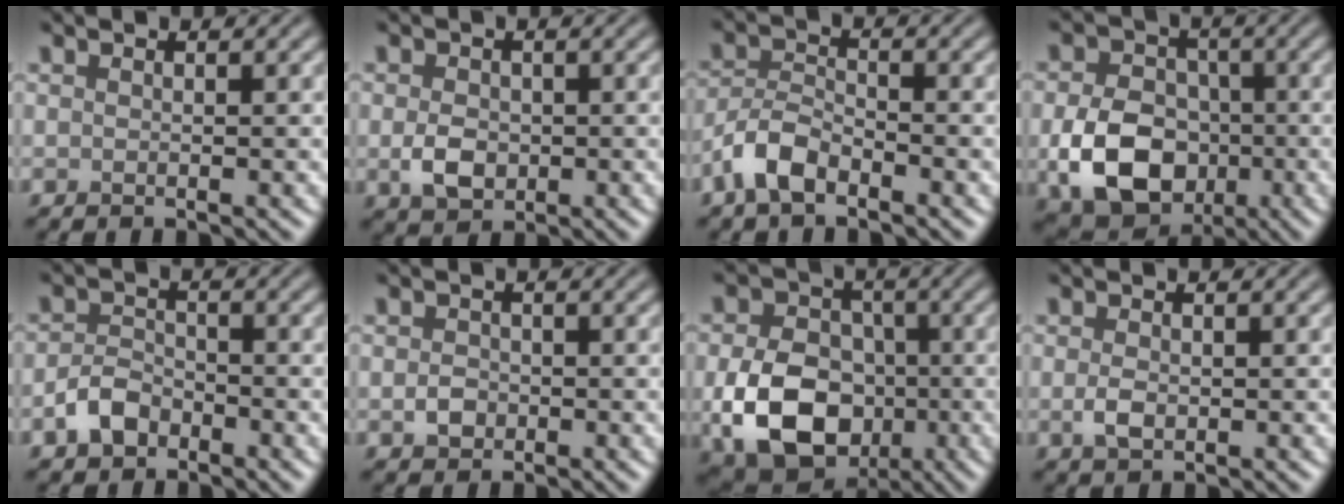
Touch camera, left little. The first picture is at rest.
{"total": 2.9, "force": [-0.4, 2.1, 1.9], "torque": [-0.037, -0.004, -0.011]}
{"total": 3.6, "force": [-2.4, 1.6, 2.2], "torque": [-0.044, 0.006, -0.058]}
{"total": 9.0, "force": [-2.4, 6.7, 5.5], "torque": [-0.112, -0.016, -0.047]}
{"total": 2.8, "force": [-1.7, 1.8, 1.3], "torque": [-0.022, 0.007, -0.038]}
{"total": 1.5, "force": [-0.4, 1.2, 0.7], "torque": [-0.012, -0.002, -0.011]}
{"total": 10.5, "force": [-2.7, 7.8, 6.4], "torque": [-0.126, -0.024, -0.054]}
{"total": 1.7, "force": [-0.2, 1.0, 1.3], "torque": [-0.030, -0.003, -0.003]}